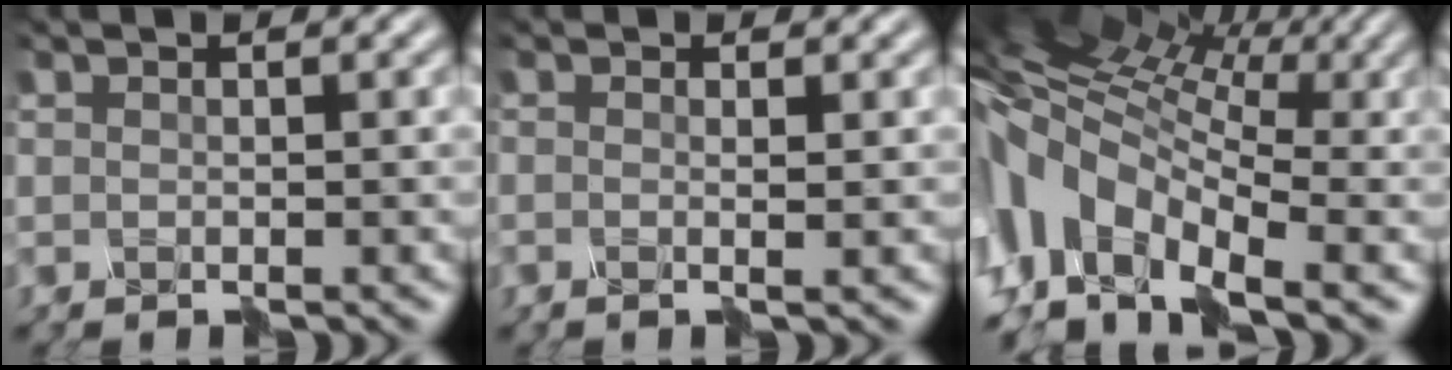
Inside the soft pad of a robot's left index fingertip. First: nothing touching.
{"total": 0.9, "force": [-0.1, -0.9, 0.3], "torque": [-0.008, -0.001, -0.002]}
{"total": 9.7, "force": [-0.9, 6.5, 7.2], "torque": [-0.182, 0.021, -0.018]}